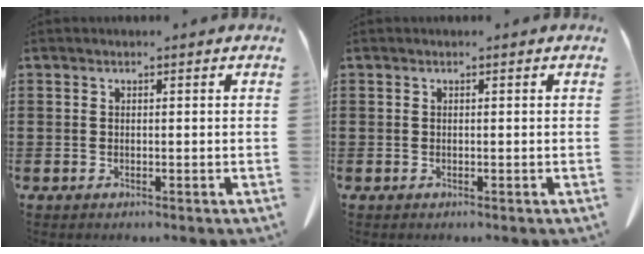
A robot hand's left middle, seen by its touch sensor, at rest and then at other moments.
{"total": 0.0}